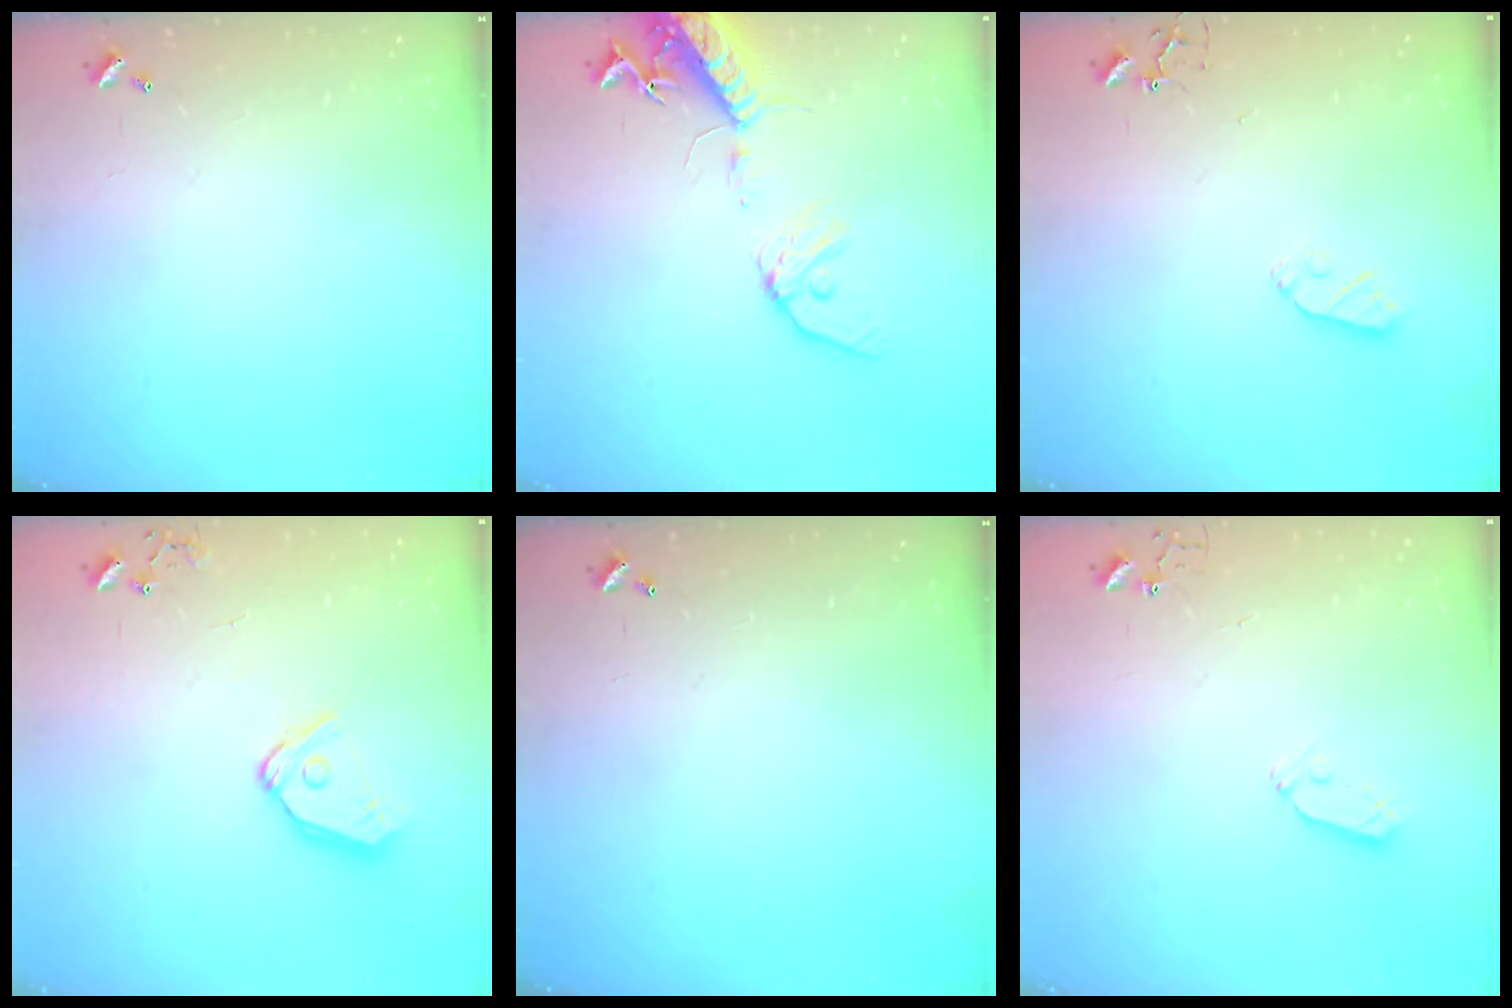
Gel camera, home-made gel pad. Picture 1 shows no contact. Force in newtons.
{"total": 16.6, "press": 16.2, "slide": 3.5}
{"total": 5.2, "press": 5.2, "slide": 0.7}
{"total": 12.2, "press": 12.1, "slide": 1.5}
{"total": 0.0}
{"total": 3.7, "press": 3.6, "slide": 0.5}